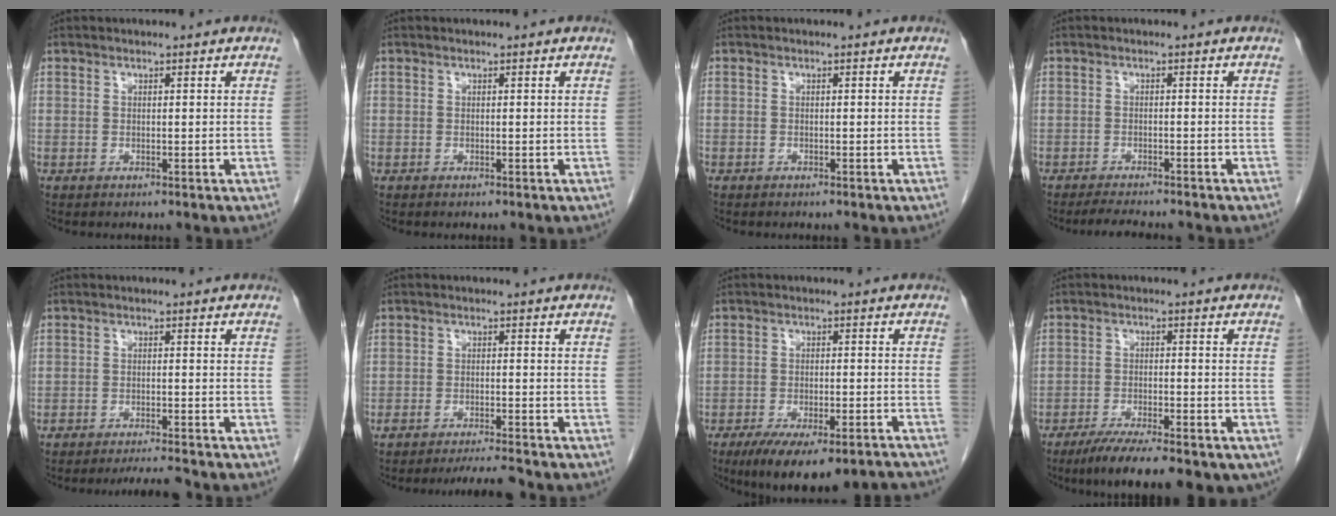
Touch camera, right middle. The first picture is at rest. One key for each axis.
{"total": 0.0}
{"total": 0.0}
{"total": 5.4, "fx": -4.9, "fy": 0.6, "fz": 2.2, "tx": -0.033, "ty": -0.013, "tz": -0.074}
{"total": 3.6, "fx": -3.4, "fy": -0.3, "fz": 1.1, "tx": -0.017, "ty": -0.012, "tz": -0.056}
{"total": 4.3, "fx": -4.0, "fy": -0.6, "fz": 1.4, "tx": -0.020, "ty": -0.012, "tz": -0.065}
{"total": 14.9, "fx": -12.1, "fy": 3.3, "fz": 8.0, "tx": -0.102, "ty": -0.001, "tz": -0.168}
{"total": 12.8, "fx": -9.2, "fy": 3.2, "fz": 8.3, "tx": -0.114, "ty": -0.012, "tz": -0.136}